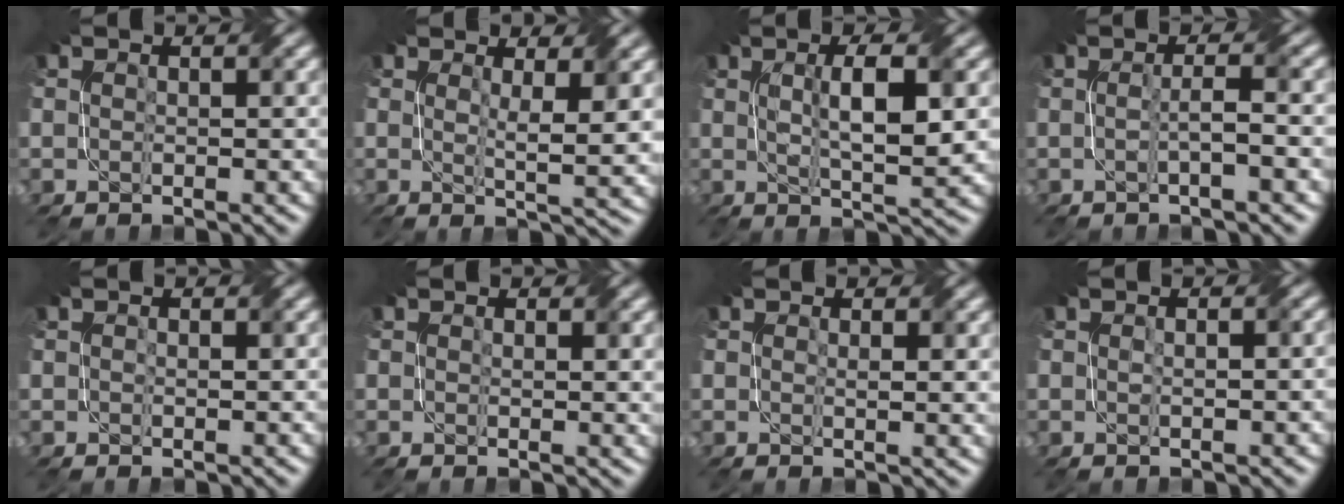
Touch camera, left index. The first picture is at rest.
{"total": 4.3, "force": [1.3, 0.8, 4.0], "torque": [-0.061, -0.011, 0.021]}
{"total": 6.3, "force": [0.9, 1.3, 6.1], "torque": [-0.097, 0.003, 0.017]}
{"total": 2.8, "force": [-0.3, 0.3, 2.7], "torque": [-0.042, 0.004, -0.012]}
{"total": 0.6, "force": [0.1, 0.3, 0.6], "torque": [-0.007, 0.000, 0.002]}
{"total": 1.2, "force": [0.5, 0.1, 1.1], "torque": [-0.014, -0.004, 0.009]}
{"total": 1.5, "force": [0.5, 0.2, 1.4], "torque": [-0.020, -0.001, 0.009]}
{"total": 1.2, "force": [0.0, 0.3, 1.2], "torque": [-0.024, 0.003, 0.002]}